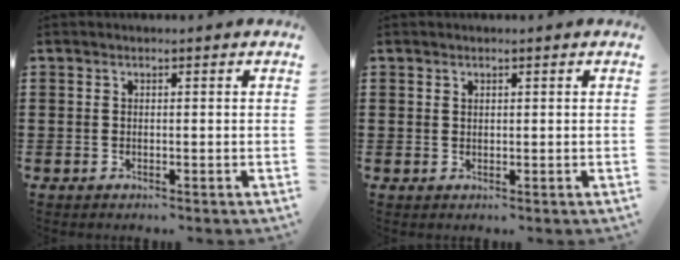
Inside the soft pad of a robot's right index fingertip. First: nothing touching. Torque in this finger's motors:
{"motor_torque": [-0.16, 0.50, -0.02, -0.01]}